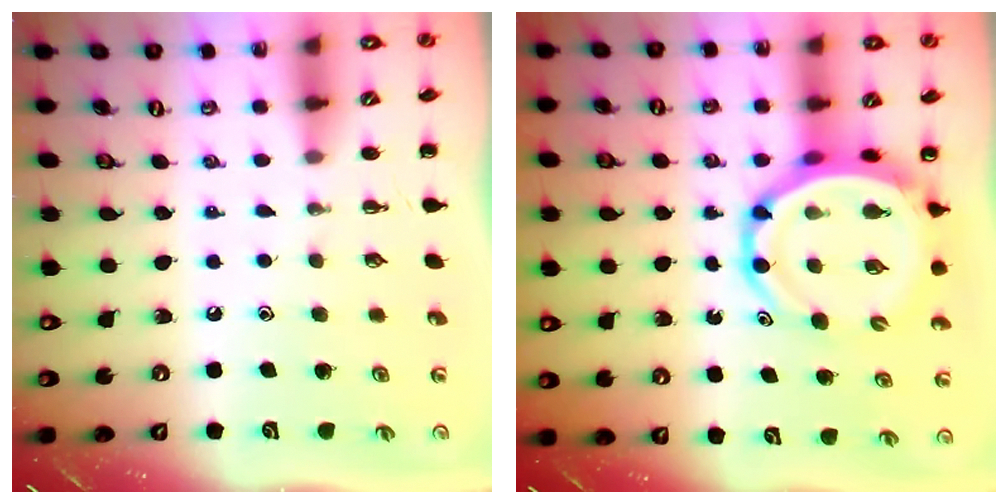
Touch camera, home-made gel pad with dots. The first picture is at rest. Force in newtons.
{"total": 9.6, "press": 9.2, "slide": 2.9}